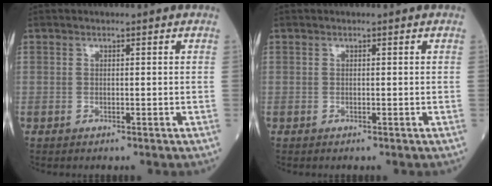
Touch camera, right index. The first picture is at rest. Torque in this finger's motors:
{"motor_torque": [0.00, 0.00, 0.00, -0.01]}